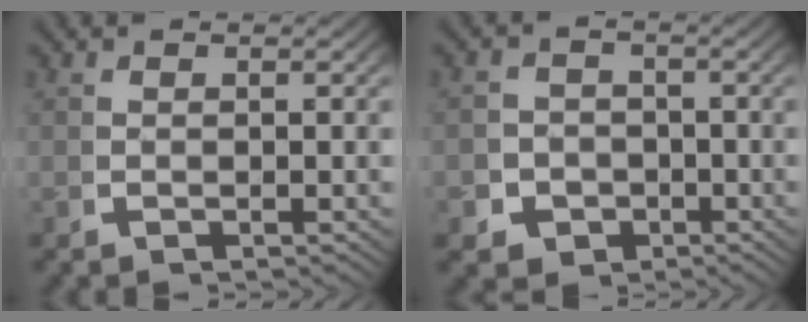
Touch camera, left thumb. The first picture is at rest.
{"total": 6.1, "force": [-2.5, 5.2, 2.0], "torque": [-0.030, -0.027, -0.036]}